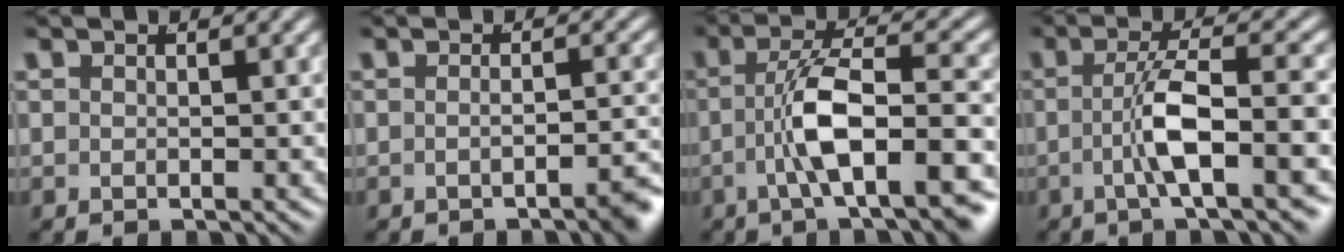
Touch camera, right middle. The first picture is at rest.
{"total": 2.7, "force": [-2.0, 0.3, 1.8], "torque": [-0.023, 0.001, -0.037]}
{"total": 6.2, "force": [-2.1, 1.3, 5.7], "torque": [-0.097, -0.003, -0.027]}
{"total": 4.7, "force": [-1.5, 0.1, 4.5], "torque": [-0.079, 0.001, -0.020]}